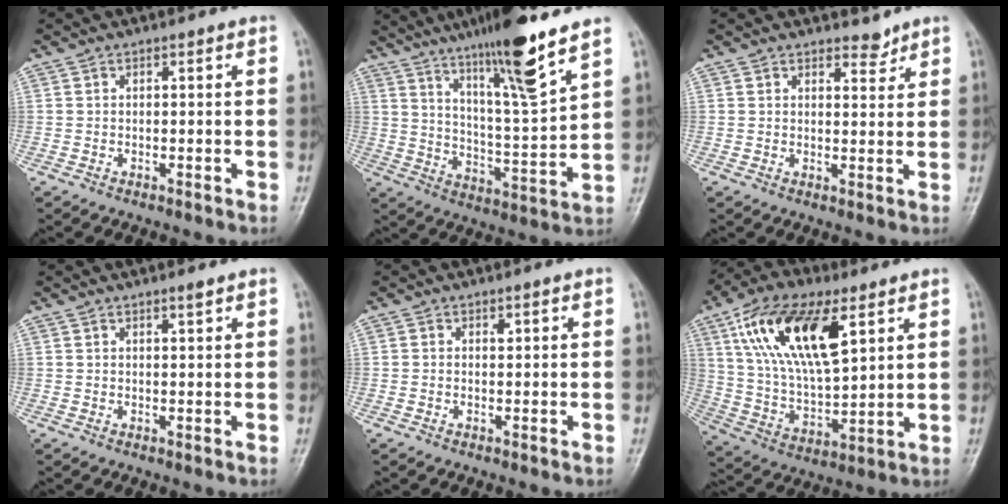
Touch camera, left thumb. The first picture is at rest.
{"total": 16.5, "force": [11.3, 0.8, 12.0], "torque": [-0.193, -0.063, 0.192]}
{"total": 2.8, "force": [2.4, 1.2, 0.6], "torque": [0.009, -0.020, 0.035]}
{"total": 1.1, "force": [1.0, 0.1, 0.6], "torque": [-0.006, -0.008, 0.018]}
{"total": 0.6, "force": [0.3, 0.3, 0.4], "torque": [-0.002, -0.002, 0.005]}
{"total": 20.1, "force": [8.6, 9.0, 15.8], "torque": [-0.278, -0.021, 0.163]}